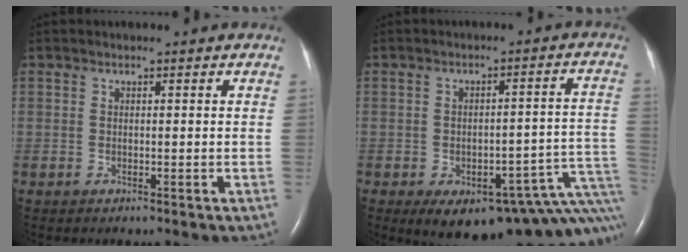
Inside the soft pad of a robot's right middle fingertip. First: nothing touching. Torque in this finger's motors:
{"motor_torque": [1.07, -1.07, 0.23, 0.07]}